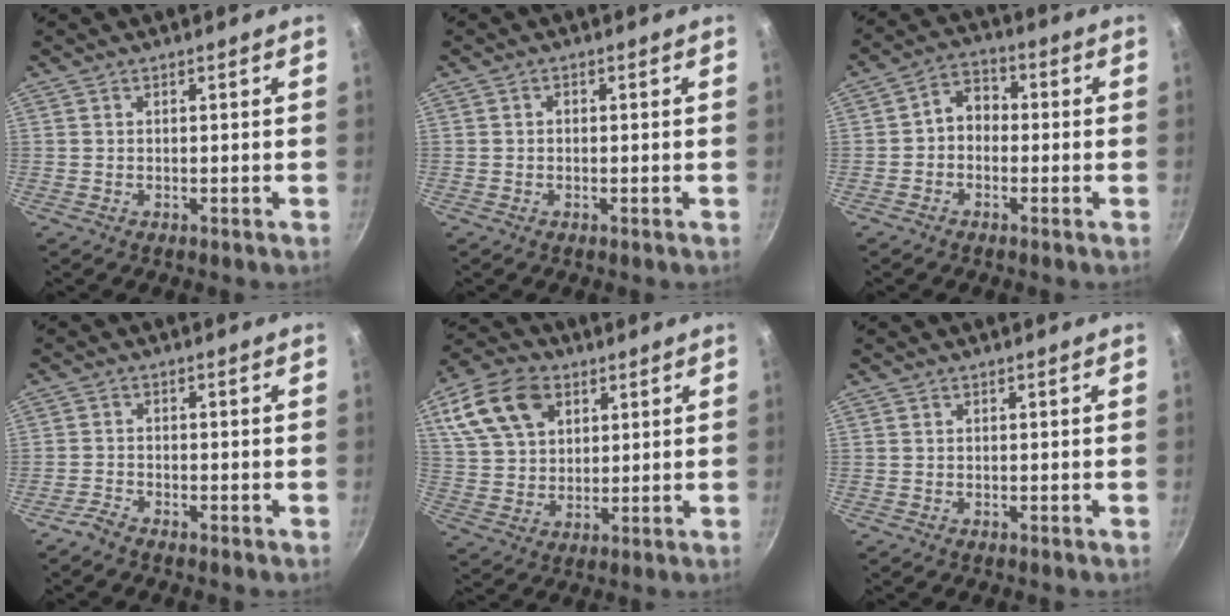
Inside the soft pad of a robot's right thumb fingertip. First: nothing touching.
{"total": 0.8, "force": [-0.1, 0.6, 0.4], "torque": [-0.008, 0.006, -0.001]}
{"total": 5.3, "force": [-0.8, 4.1, 3.2], "torque": [-0.031, 0.025, -0.029]}
{"total": 2.1, "force": [-1.9, 0.4, 0.6], "torque": [-0.023, 0.018, -0.041]}
{"total": 14.3, "force": [6.2, 9.8, 8.3], "torque": [-0.137, -0.004, 0.114]}
{"total": 0.0}